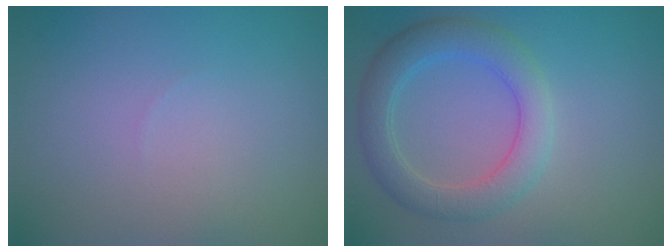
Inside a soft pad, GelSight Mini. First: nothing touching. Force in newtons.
{"total": 4.6, "press": 4.6, "slide": 0.3}